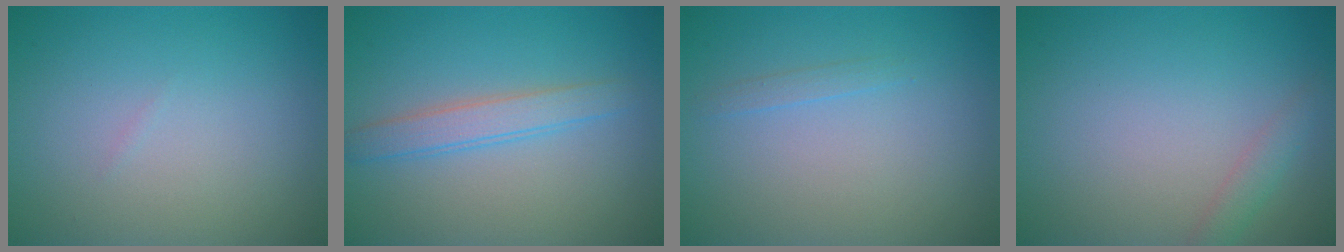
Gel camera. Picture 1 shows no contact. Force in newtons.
{"total": 2.5, "press": 2.5, "slide": 0.0}
{"total": 0.7, "press": 0.7, "slide": 0.0}
{"total": 1.4, "press": 1.4, "slide": 0.0}